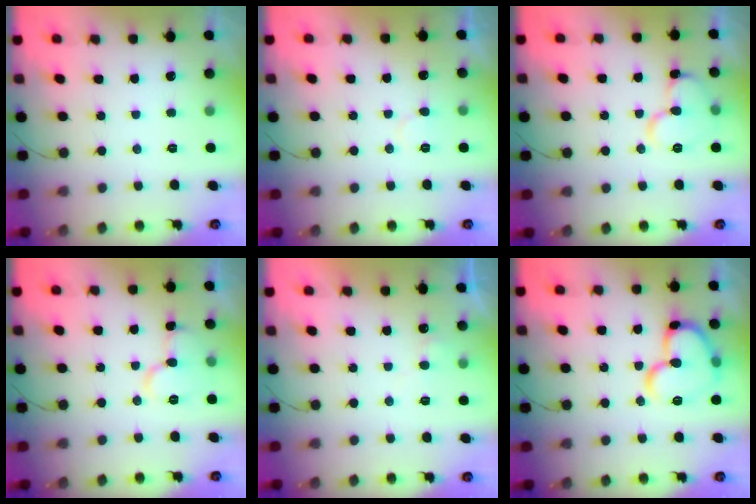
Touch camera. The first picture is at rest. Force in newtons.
{"total": 5.7, "press": 5.6, "slide": 0.4}
{"total": 11.4, "press": 11.3, "slide": 1.2}
{"total": 8.9, "press": 8.9, "slide": 1.1}
{"total": 5.1, "press": 5.1, "slide": 0.3}
{"total": 17.1, "press": 17.0, "slide": 1.6}